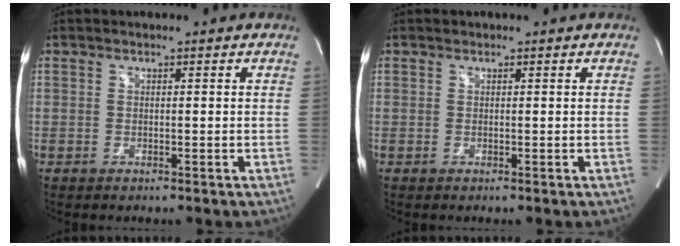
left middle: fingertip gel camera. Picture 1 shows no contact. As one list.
[{"total": 0.0}]